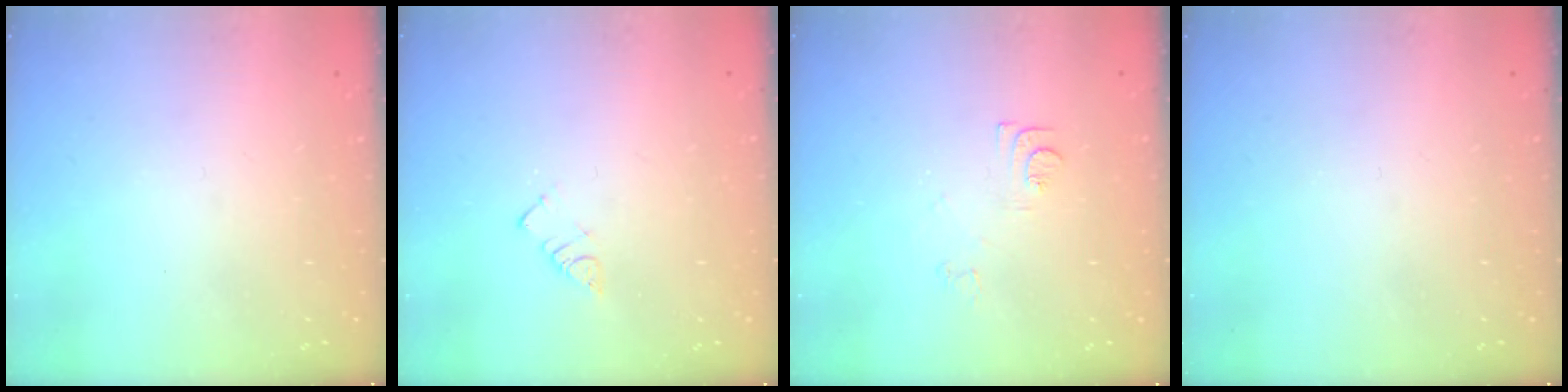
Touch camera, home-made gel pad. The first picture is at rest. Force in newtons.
{"total": 2.7, "press": 2.7, "slide": 0.4}
{"total": 6.5, "press": 6.4, "slide": 0.8}
{"total": 0.0}